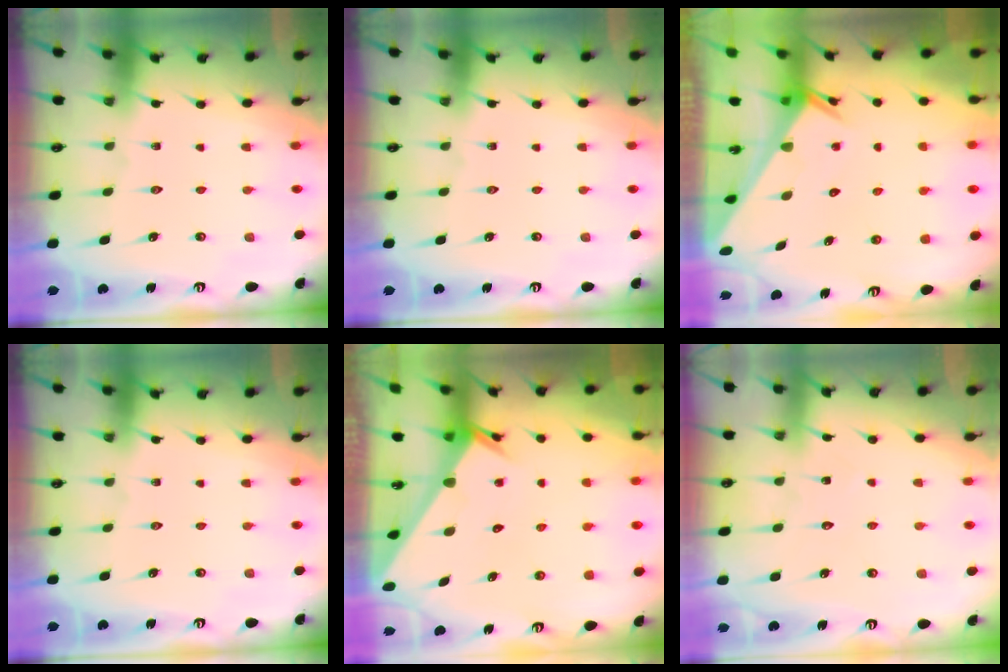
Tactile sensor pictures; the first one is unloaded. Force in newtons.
{"total": 0.0}
{"total": 2.7, "press": 2.7, "slide": 0.1}
{"total": 0.0}
{"total": 2.2, "press": 2.2, "slide": 0.1}
{"total": 5.9, "press": 5.9, "slide": 0.6}